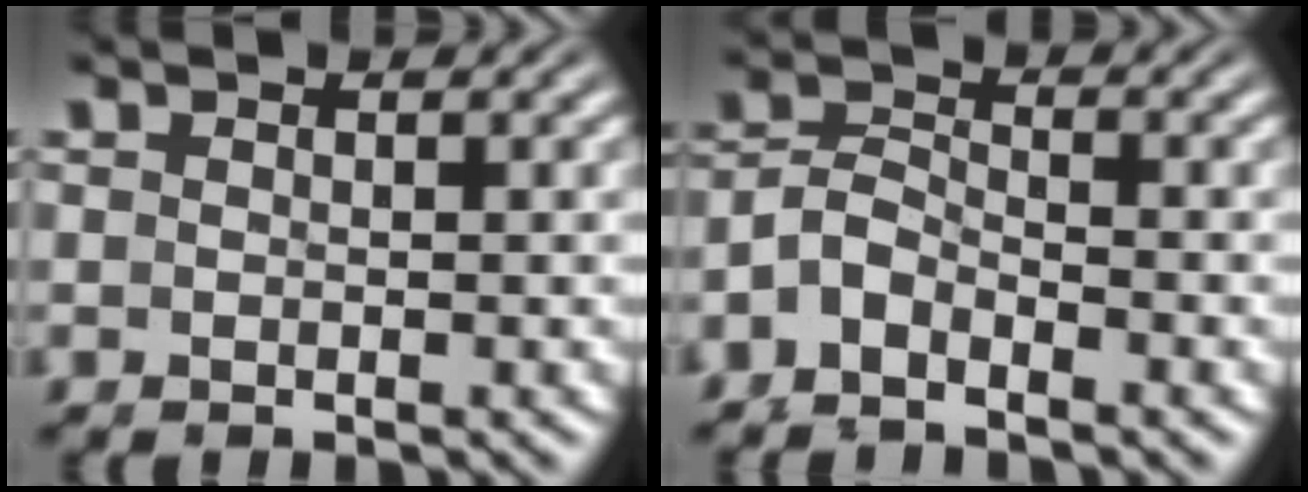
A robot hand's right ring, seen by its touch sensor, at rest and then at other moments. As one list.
[{"total": 6.4, "force": [-2.4, 5.5, 2.3], "torque": [-0.069, -0.019, -0.048]}]